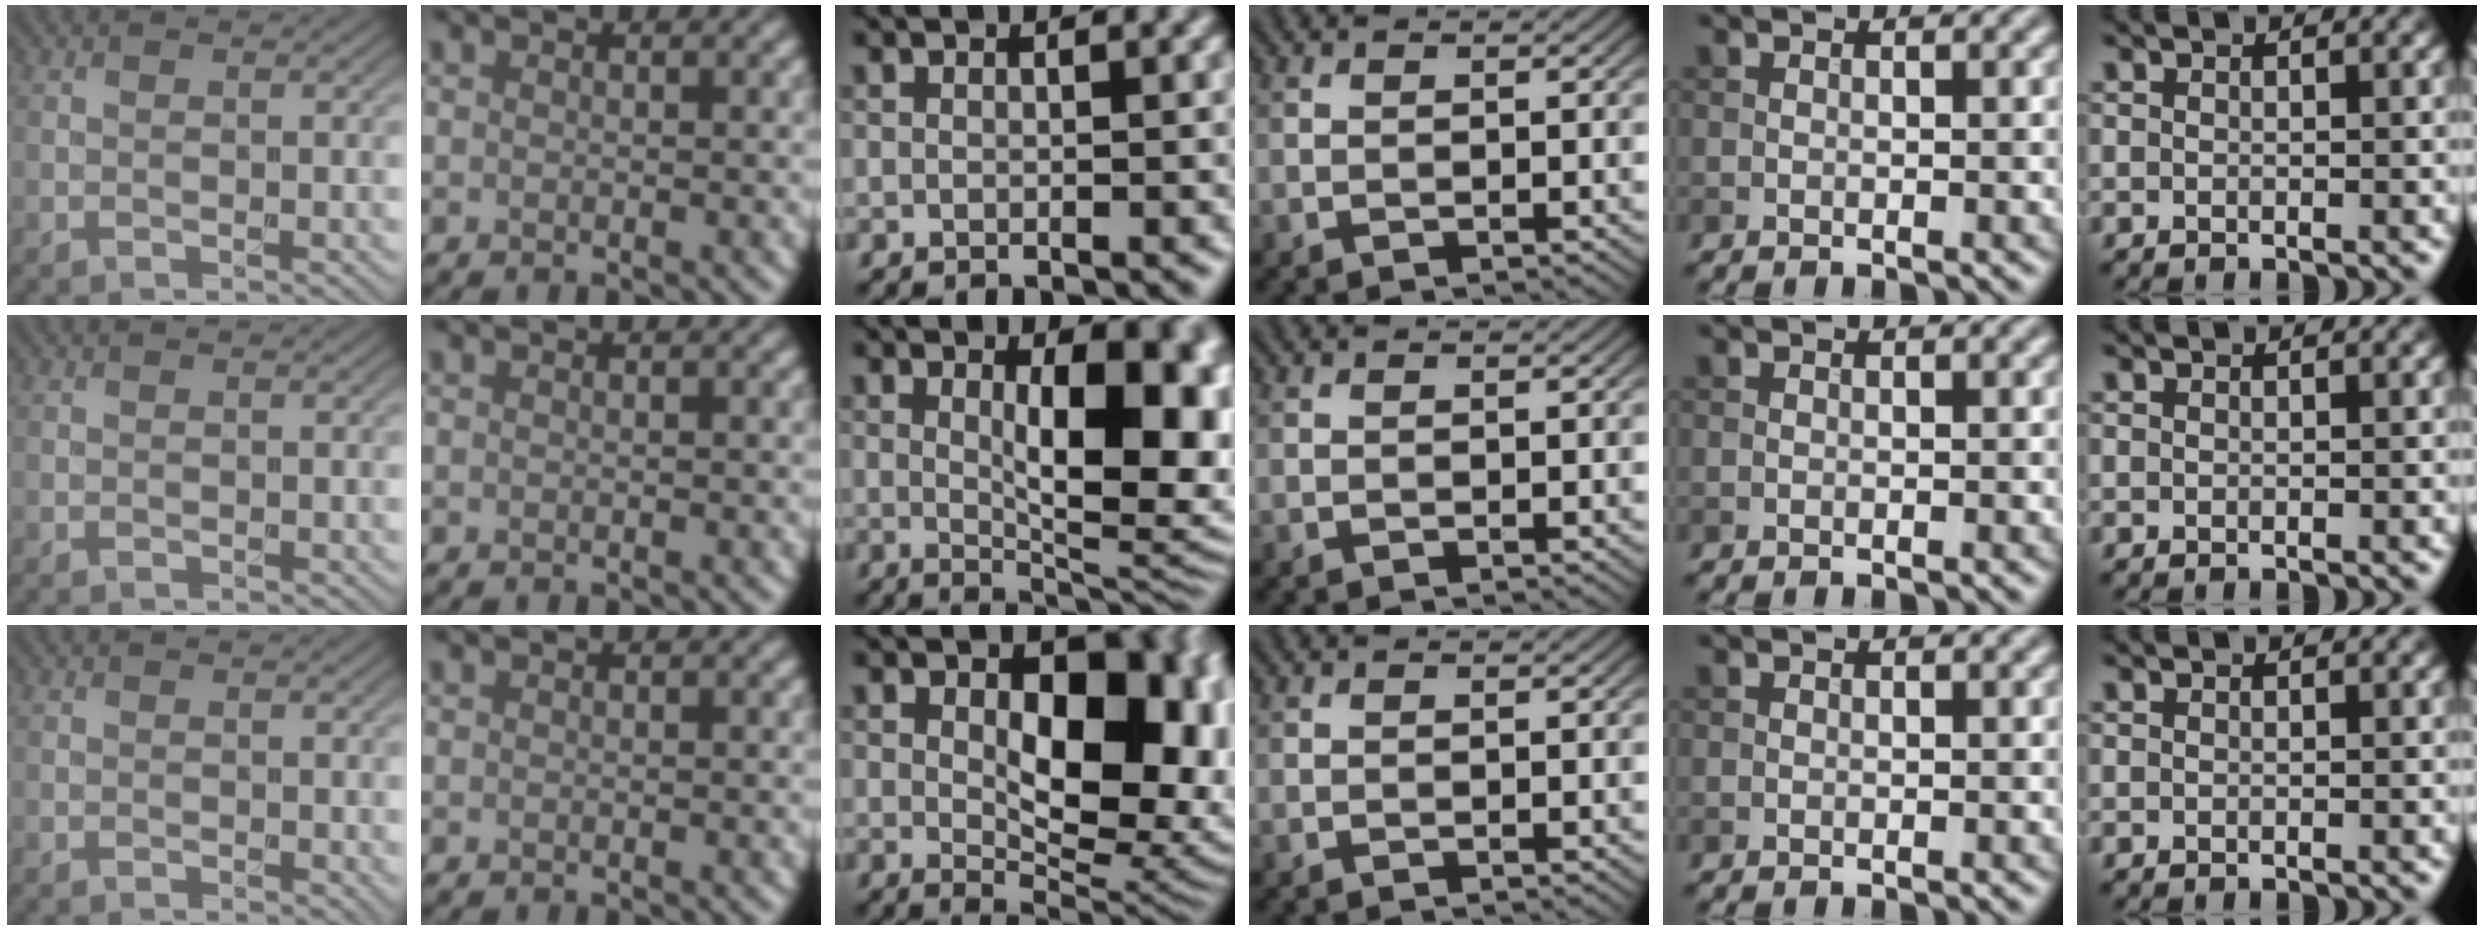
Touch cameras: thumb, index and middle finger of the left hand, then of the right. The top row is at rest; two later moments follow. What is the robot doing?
{"motion": "unscrew", "object": "dispenser bottle"}